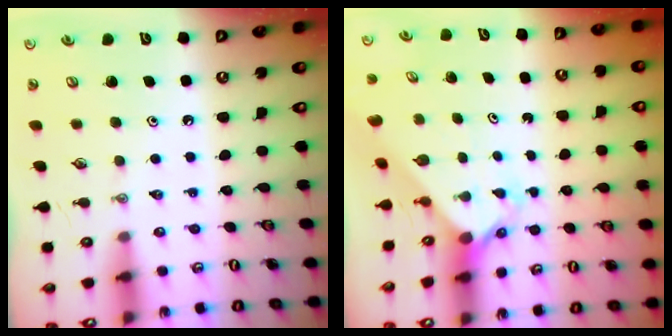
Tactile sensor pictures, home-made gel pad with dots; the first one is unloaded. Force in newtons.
{"total": 2.5, "press": 2.5, "slide": 0.3}